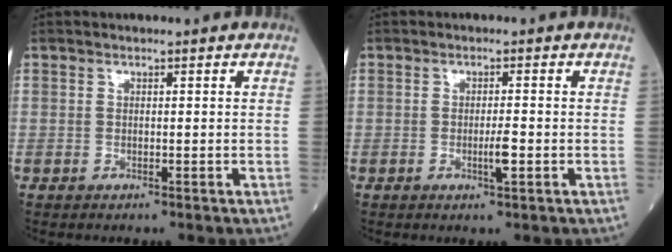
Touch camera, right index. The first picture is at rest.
{"total": 2.3, "force": [-0.8, 0.1, 2.2], "torque": [-0.038, -0.003, -0.015]}